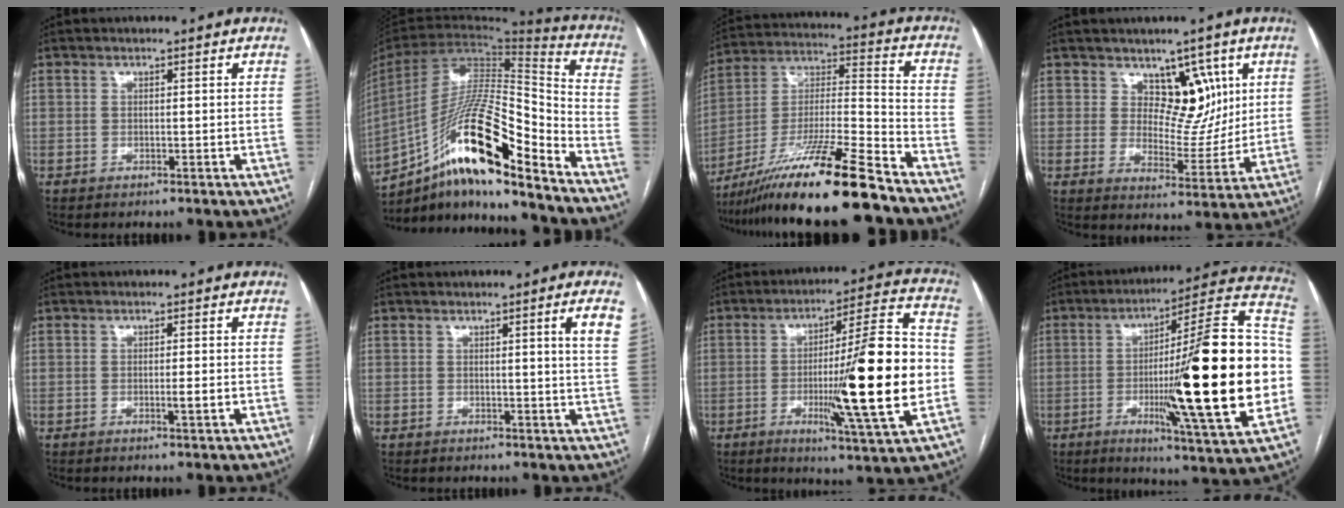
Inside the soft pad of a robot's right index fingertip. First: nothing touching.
{"total": 22.0, "force": [-14.2, 2.8, 16.5], "torque": [-0.299, 0.001, -0.249]}
{"total": 20.1, "force": [-15.3, -0.3, 13.0], "torque": [-0.254, -0.026, -0.276]}
{"total": 7.8, "force": [3.9, 4.9, 4.6], "torque": [-0.051, -0.002, 0.066]}
{"total": 1.8, "force": [-0.4, -0.1, 1.7], "torque": [-0.027, -0.003, -0.007]}
{"total": 4.4, "force": [1.8, -0.9, 3.9], "torque": [-0.053, -0.012, 0.017]}
{"total": 20.3, "force": [-3.1, 0.2, 20.1], "torque": [-0.306, -0.009, -0.051]}
{"total": 28.5, "force": [-3.5, 1.1, 28.3], "torque": [-0.368, -0.001, -0.063]}